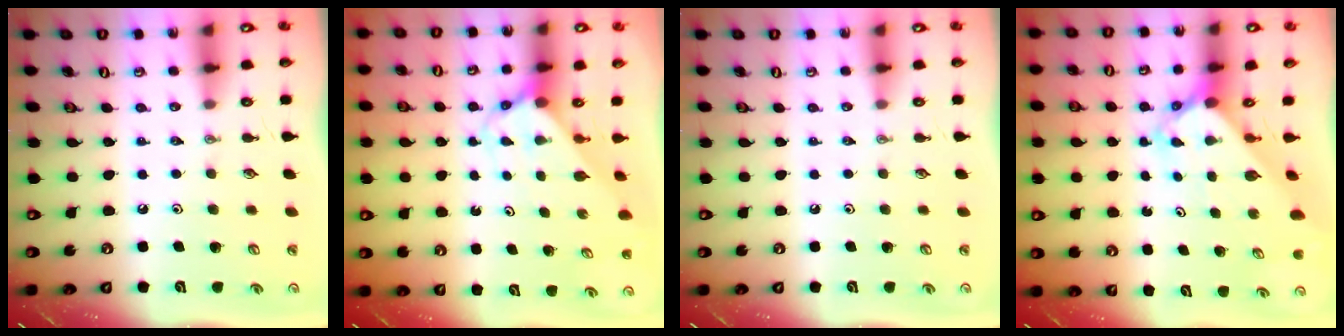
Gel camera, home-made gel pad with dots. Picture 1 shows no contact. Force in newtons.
{"total": 2.7, "press": 2.7, "slide": 0.2}
{"total": 0.0}
{"total": 2.5, "press": 2.5, "slide": 0.2}